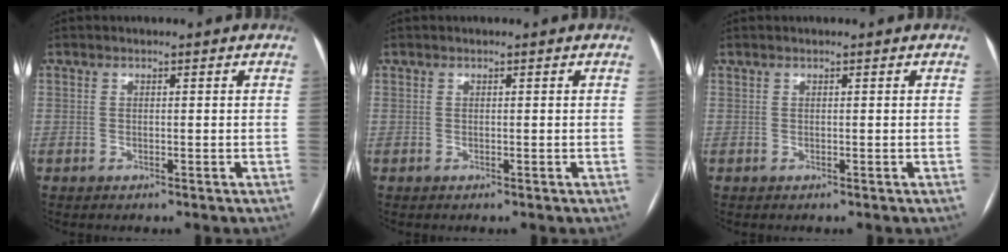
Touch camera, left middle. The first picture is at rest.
{"total": 0.0}
{"total": 0.0}